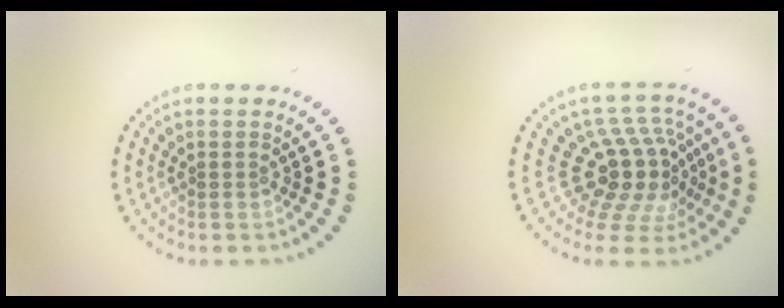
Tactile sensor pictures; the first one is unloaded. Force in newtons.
{"total": 5.2, "press": 3.8, "slide": 3.6}